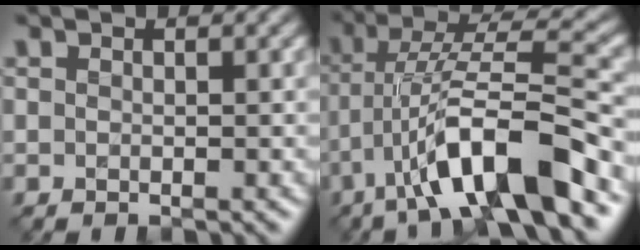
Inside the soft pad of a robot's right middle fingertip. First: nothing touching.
{"total": 10.1, "force": [-4.9, 2.2, 8.6], "torque": [-0.145, 0.019, -0.087]}